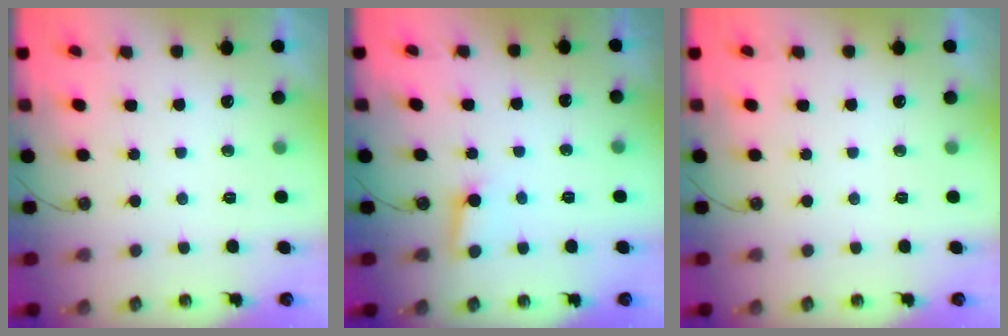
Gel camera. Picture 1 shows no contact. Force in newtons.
{"total": 3.0, "press": 2.9, "slide": 0.3}
{"total": 0.0}